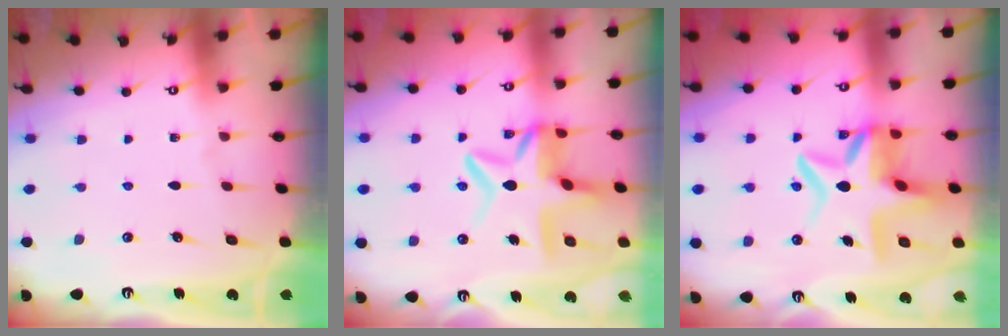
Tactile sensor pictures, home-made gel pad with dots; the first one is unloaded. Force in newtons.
{"total": 11.1, "press": 11.0, "slide": 1.7}
{"total": 9.6, "press": 9.1, "slide": 3.0}